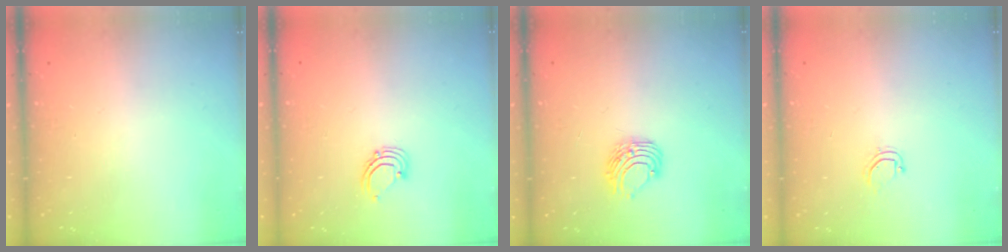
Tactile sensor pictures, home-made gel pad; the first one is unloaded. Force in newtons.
{"total": 2.9, "press": 2.9, "slide": 0.2}
{"total": 7.5, "press": 7.5, "slide": 0.7}
{"total": 4.6, "press": 4.6, "slide": 0.4}